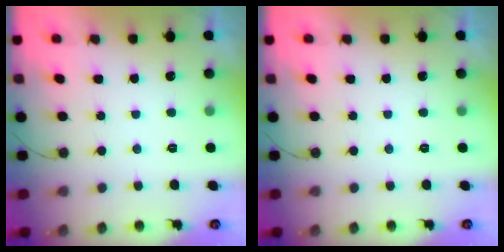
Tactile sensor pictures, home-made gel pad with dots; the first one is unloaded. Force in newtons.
{"total": 0.0}